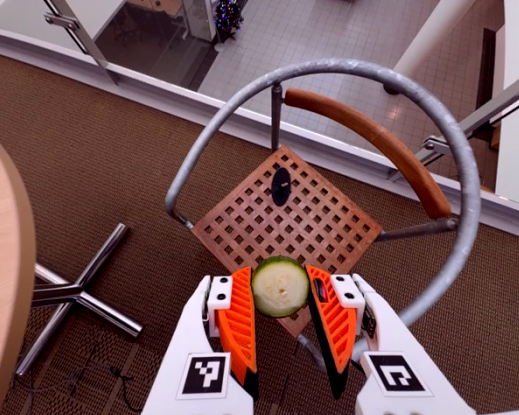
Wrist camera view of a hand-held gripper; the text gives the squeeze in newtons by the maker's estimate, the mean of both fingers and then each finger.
{"total": 9.6, "left": 10.0, "right": 9.2}